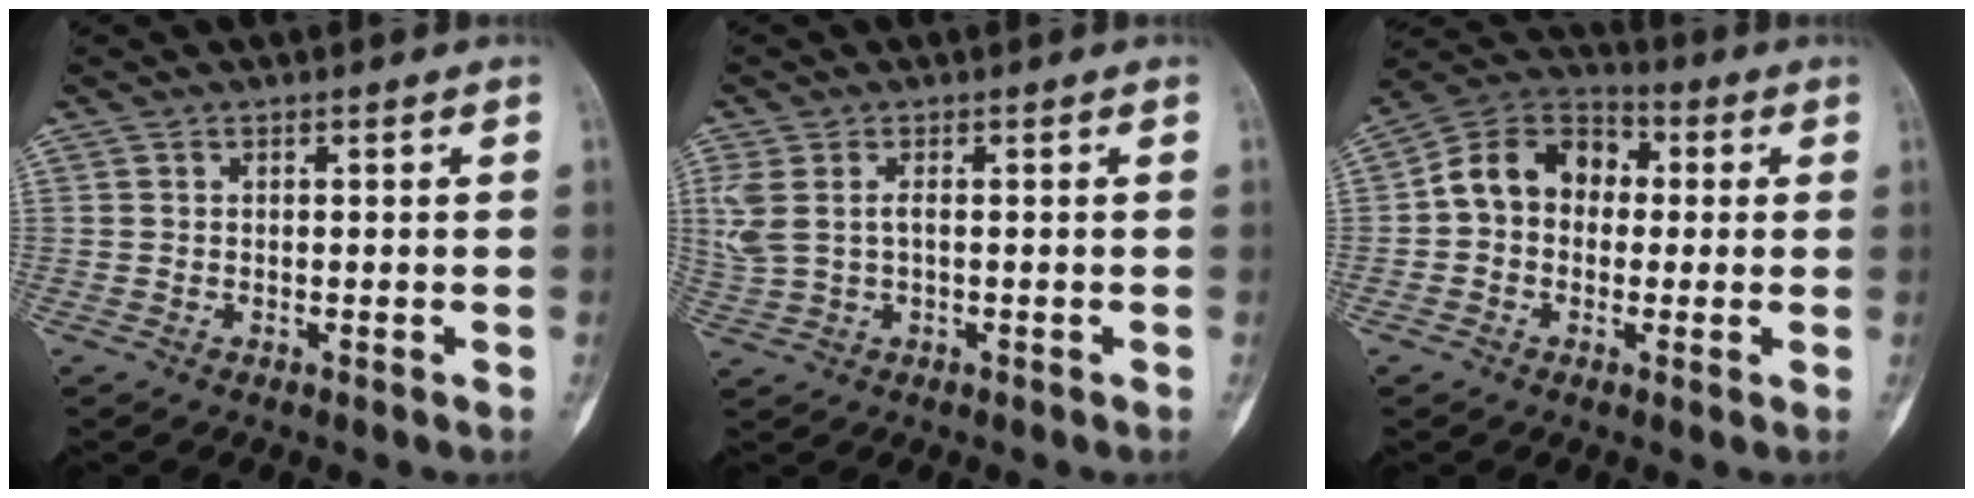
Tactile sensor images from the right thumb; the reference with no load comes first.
{"total": 5.5, "force": [0.7, 3.0, 4.5], "torque": [-0.126, 0.012, 0.021]}
{"total": 12.0, "force": [0.7, 9.4, 7.4], "torque": [-0.101, 0.039, -0.004]}